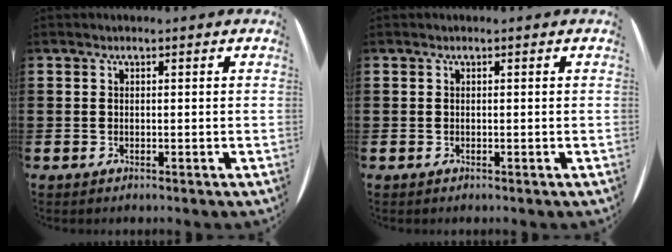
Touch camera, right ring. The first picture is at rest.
{"total": 0.0}